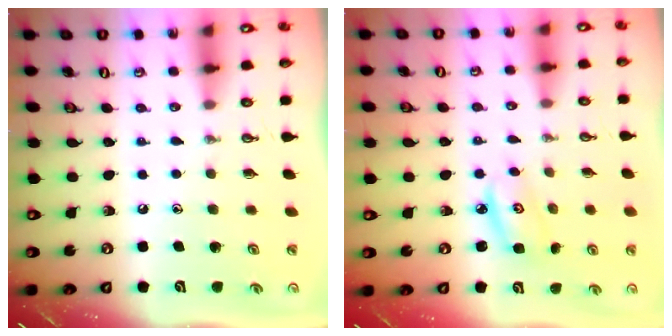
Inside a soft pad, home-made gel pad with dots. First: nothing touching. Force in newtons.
{"total": 4.3, "press": 4.2, "slide": 0.3}